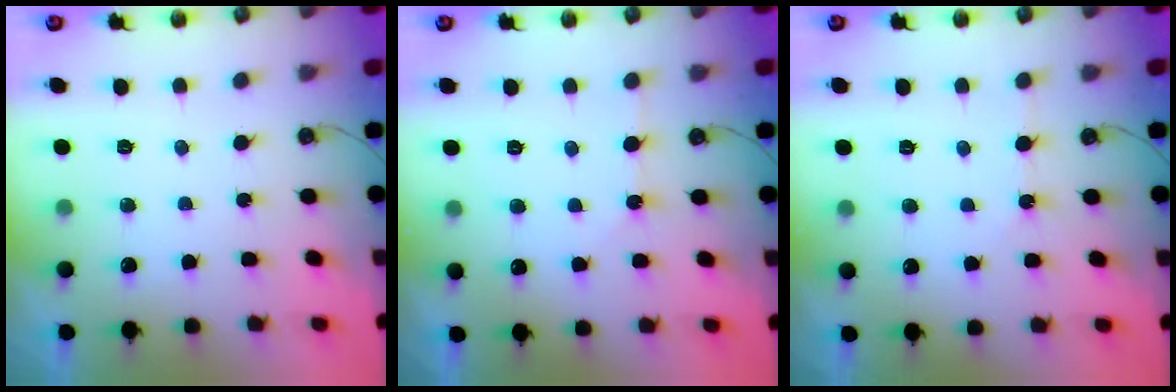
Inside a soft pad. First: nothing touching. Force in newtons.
{"total": 2.6, "press": 2.5, "slide": 0.5}
{"total": 1.4, "press": 1.3, "slide": 0.3}